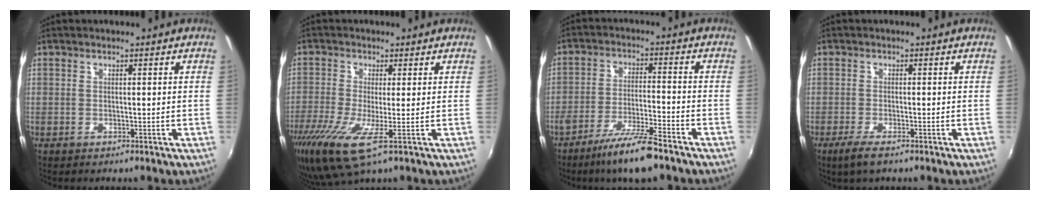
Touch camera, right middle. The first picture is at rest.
{"total": 9.1, "force": [-3.8, 1.3, 8.2], "torque": [-0.184, -0.031, -0.074]}
{"total": 10.1, "force": [-7.7, 0.8, 6.5], "torque": [-0.136, -0.017, -0.134]}
{"total": 3.3, "force": [-2.2, 0.4, 2.4], "torque": [-0.058, -0.011, -0.044]}